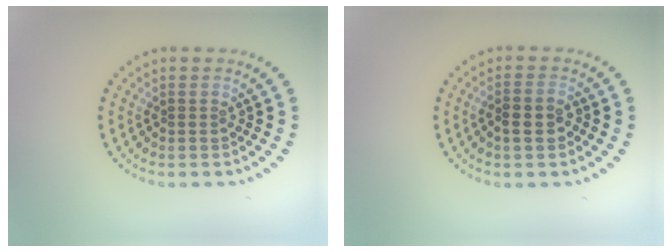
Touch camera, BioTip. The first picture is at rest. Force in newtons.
{"total": 2.3, "press": 2.2, "slide": 0.7}